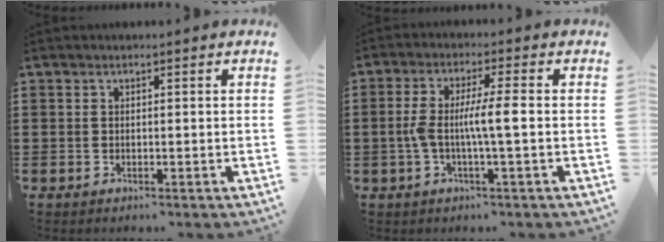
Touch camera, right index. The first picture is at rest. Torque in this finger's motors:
{"motor_torque": [0.47, -0.18, 0.27, 0.09]}